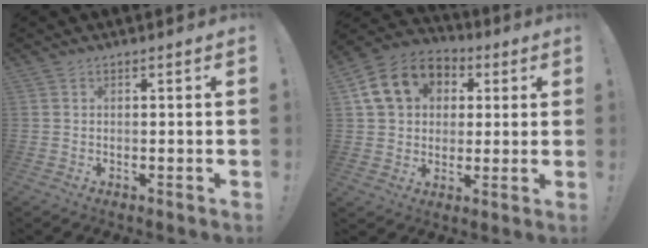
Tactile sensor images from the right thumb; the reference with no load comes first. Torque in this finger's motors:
{"motor_torque": [1.57, 1.58, 0.64, -0.35, 0.09]}